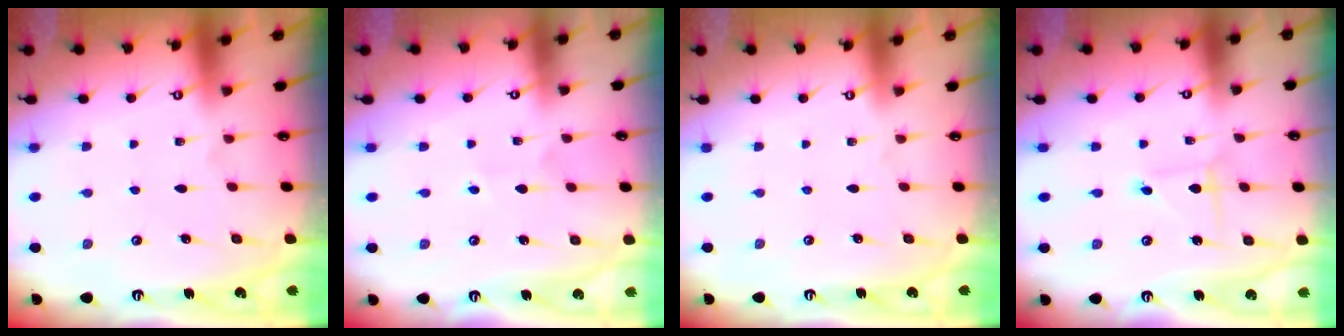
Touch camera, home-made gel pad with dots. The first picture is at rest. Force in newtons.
{"total": 2.9, "press": 2.8, "slide": 0.4}
{"total": 0.0}
{"total": 1.6, "press": 1.6, "slide": 0.1}